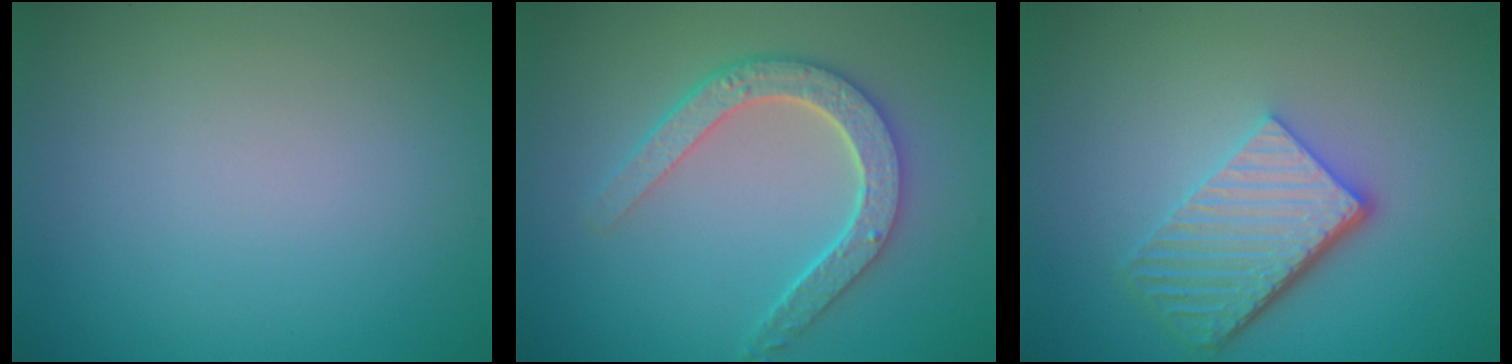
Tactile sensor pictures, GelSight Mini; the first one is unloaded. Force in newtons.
{"total": 4.8, "press": 3.7, "slide": 3.0}
{"total": 5.4, "press": 3.8, "slide": 3.8}